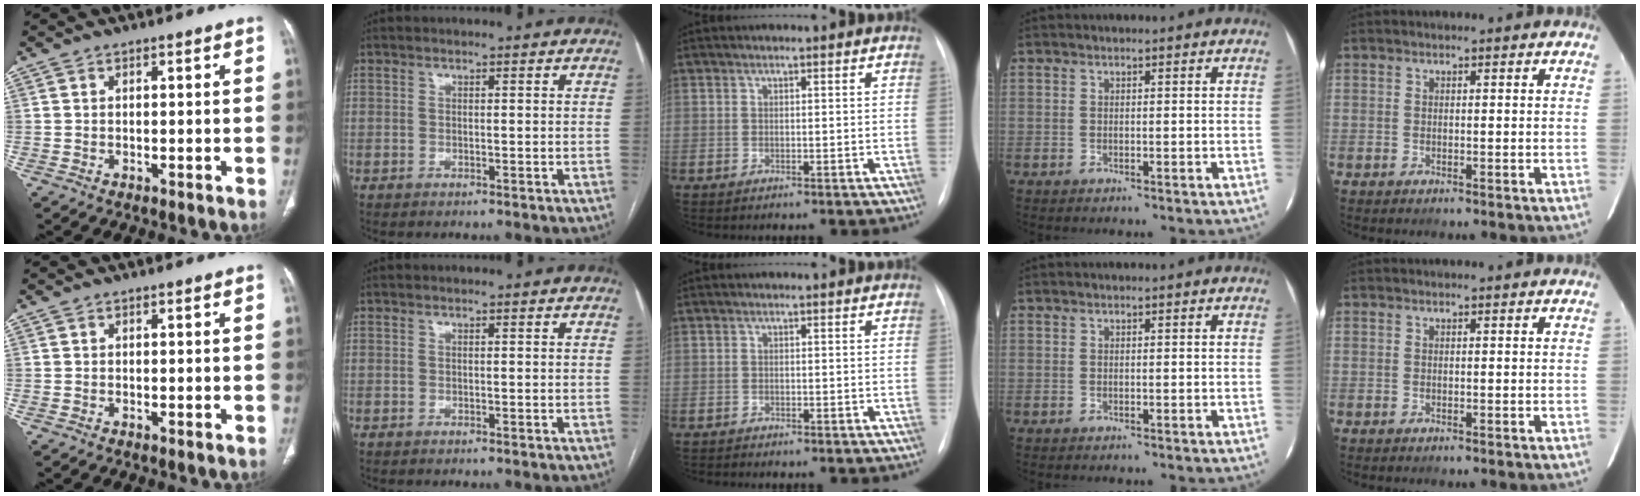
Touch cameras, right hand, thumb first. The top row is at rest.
{"middle": {"total": 0.5, "force": [-0.5, -0.1, -0.1], "torque": [-0.003, -0.005, -0.010]}}